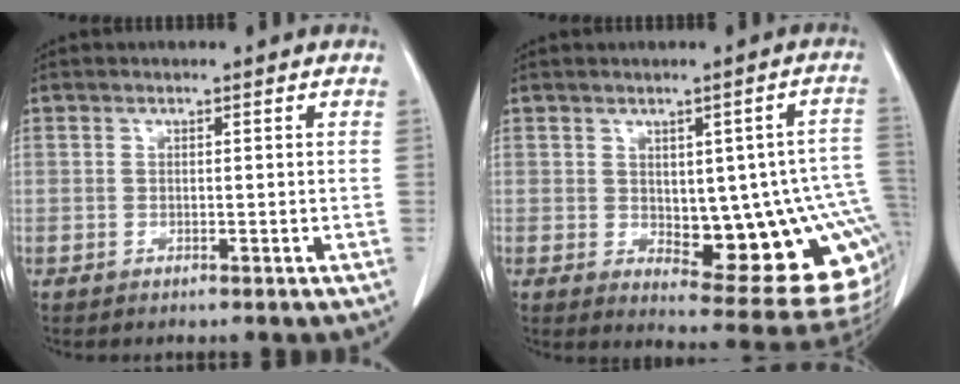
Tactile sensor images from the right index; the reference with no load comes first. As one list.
[{"total": 18.5, "force": [-1.9, 5.9, 17.5], "torque": [-0.138, 0.017, 0.000]}]